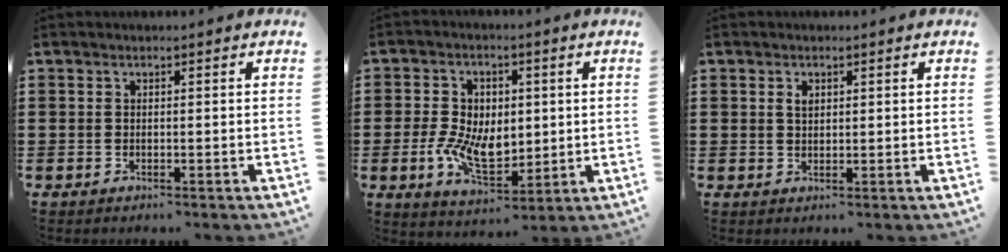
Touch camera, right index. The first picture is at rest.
{"total": 8.6, "force": [-0.4, 5.8, 6.4], "torque": [-0.140, 0.014, -0.006]}
{"total": 1.4, "force": [0.6, 0.8, 1.0], "torque": [-0.022, 0.005, 0.011]}